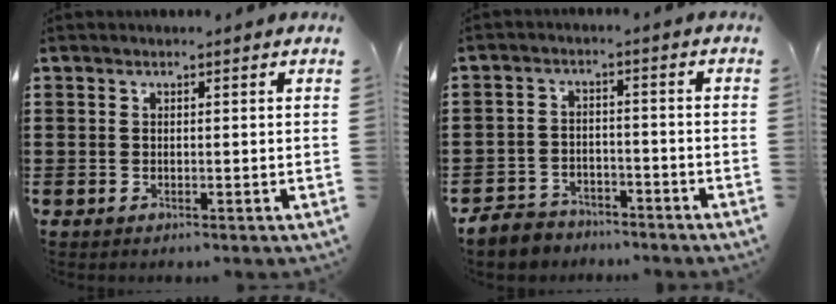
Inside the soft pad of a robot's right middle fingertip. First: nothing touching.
{"total": 4.1, "force": [-3.9, 1.2, 0.1], "torque": [-0.015, 0.003, -0.086]}